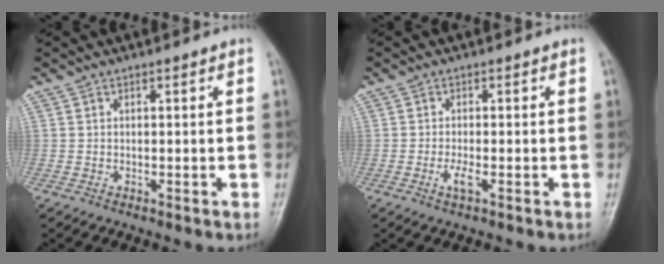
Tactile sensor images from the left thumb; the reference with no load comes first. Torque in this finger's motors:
{"motor_torque": [-0.05, 0.07, 0.08, 0.05, 0.00]}